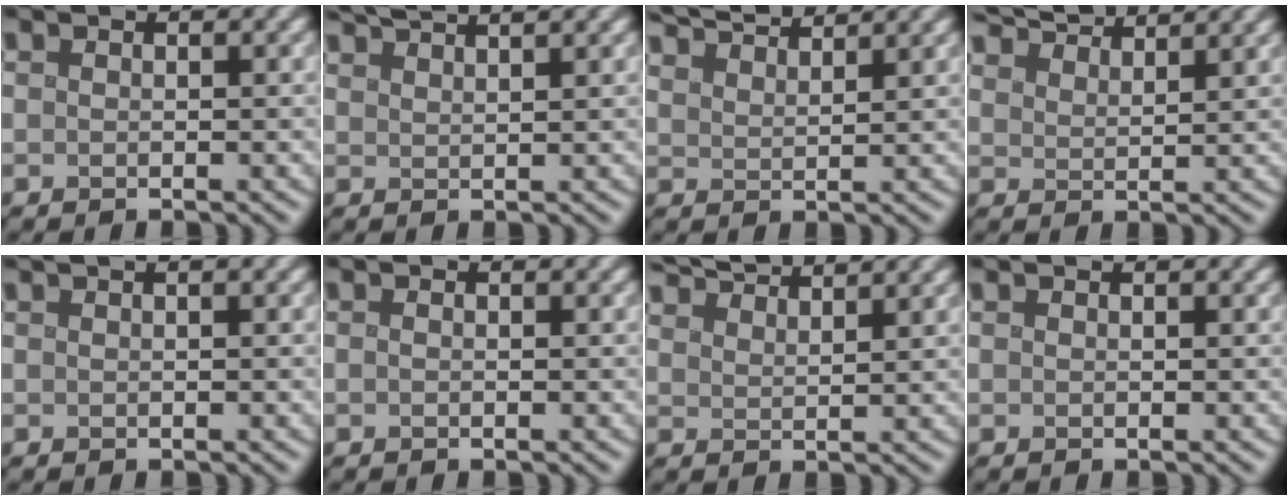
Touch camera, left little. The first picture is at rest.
{"total": 4.3, "force": [3.9, 0.6, 1.9], "torque": [-0.017, 0.020, 0.047]}
{"total": 5.7, "force": [5.3, 0.9, 2.0], "torque": [-0.036, 0.020, 0.077]}
{"total": 6.7, "force": [6.3, 1.1, 2.1], "torque": [-0.042, 0.017, 0.088]}
{"total": 3.4, "force": [2.2, 1.4, 2.2], "torque": [-0.007, 0.022, 0.009]}
{"total": 0.0}
{"total": 5.7, "force": [5.3, 0.8, 1.9], "torque": [-0.034, 0.019, 0.079]}
{"total": 0.0}